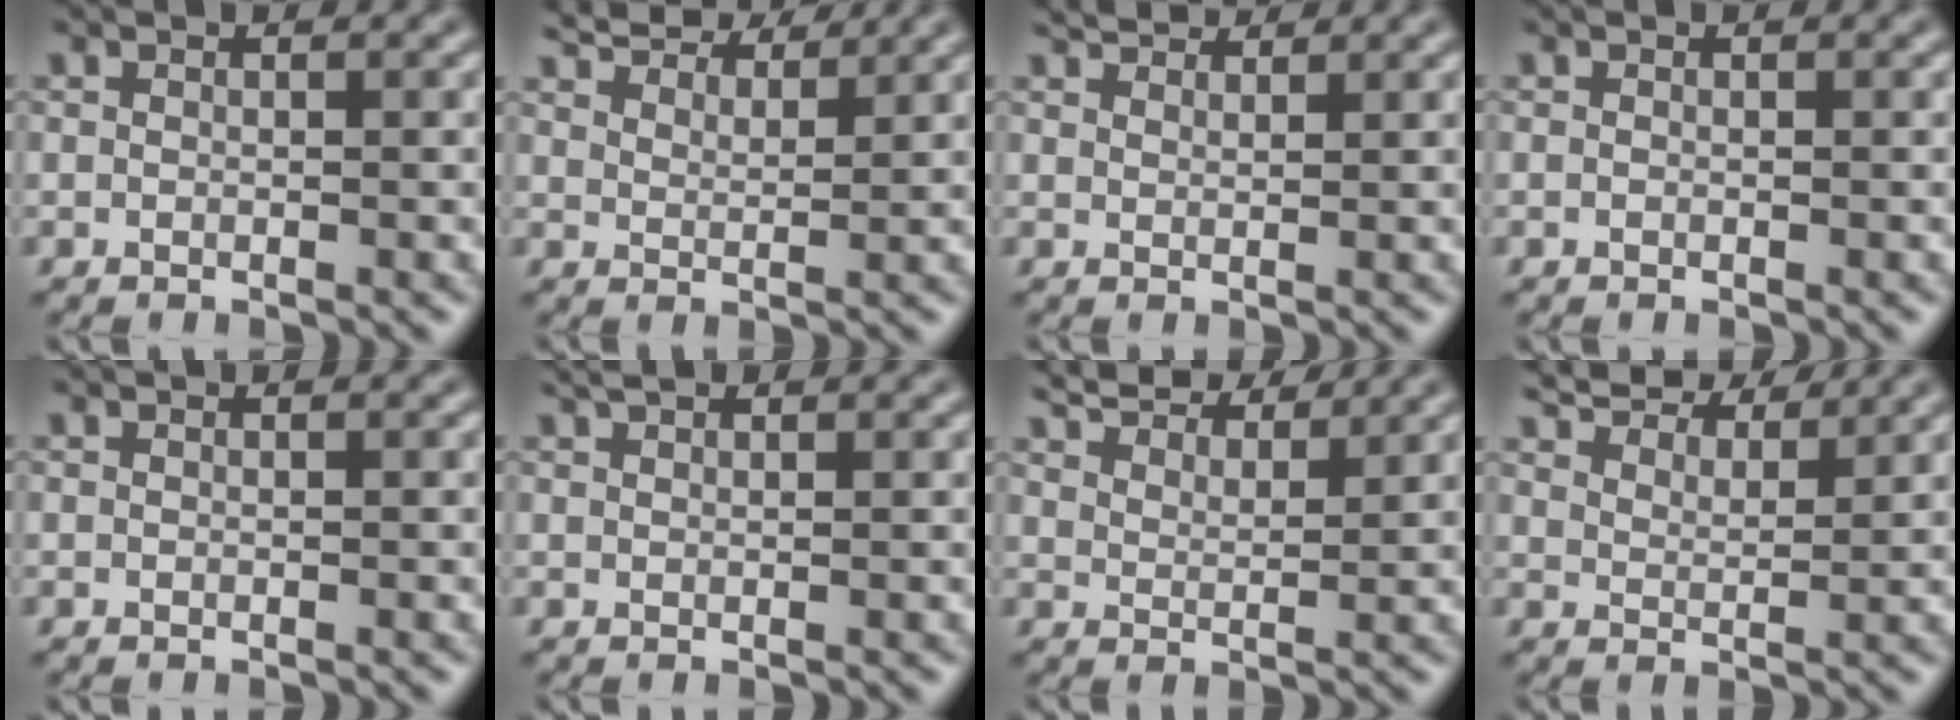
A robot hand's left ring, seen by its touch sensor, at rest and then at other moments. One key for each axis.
{"total": 6.5, "fx": 6.0, "fy": 1.3, "fz": 2.3, "tx": -0.044, "ty": 0.014, "tz": 0.081}
{"total": 2.5, "fx": 2.4, "fy": 0.3, "fz": 0.6, "tx": -0.014, "ty": 0.005, "tz": 0.038}
{"total": 0.0}
{"total": 0.0}
{"total": 1.5, "fx": 1.3, "fy": 0.4, "fz": 0.6, "tx": -0.012, "ty": 0.001, "tz": 0.021}
{"total": 6.8, "fx": 6.1, "fy": 1.4, "fz": 2.6, "tx": -0.046, "ty": 0.017, "tz": 0.081}
{"total": 7.7, "fx": 6.9, "fy": 1.8, "fz": 2.9, "tx": -0.054, "ty": 0.015, "tz": 0.094}